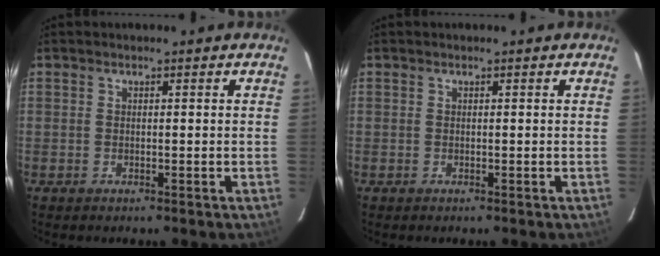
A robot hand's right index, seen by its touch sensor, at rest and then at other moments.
{"total": 0.0}